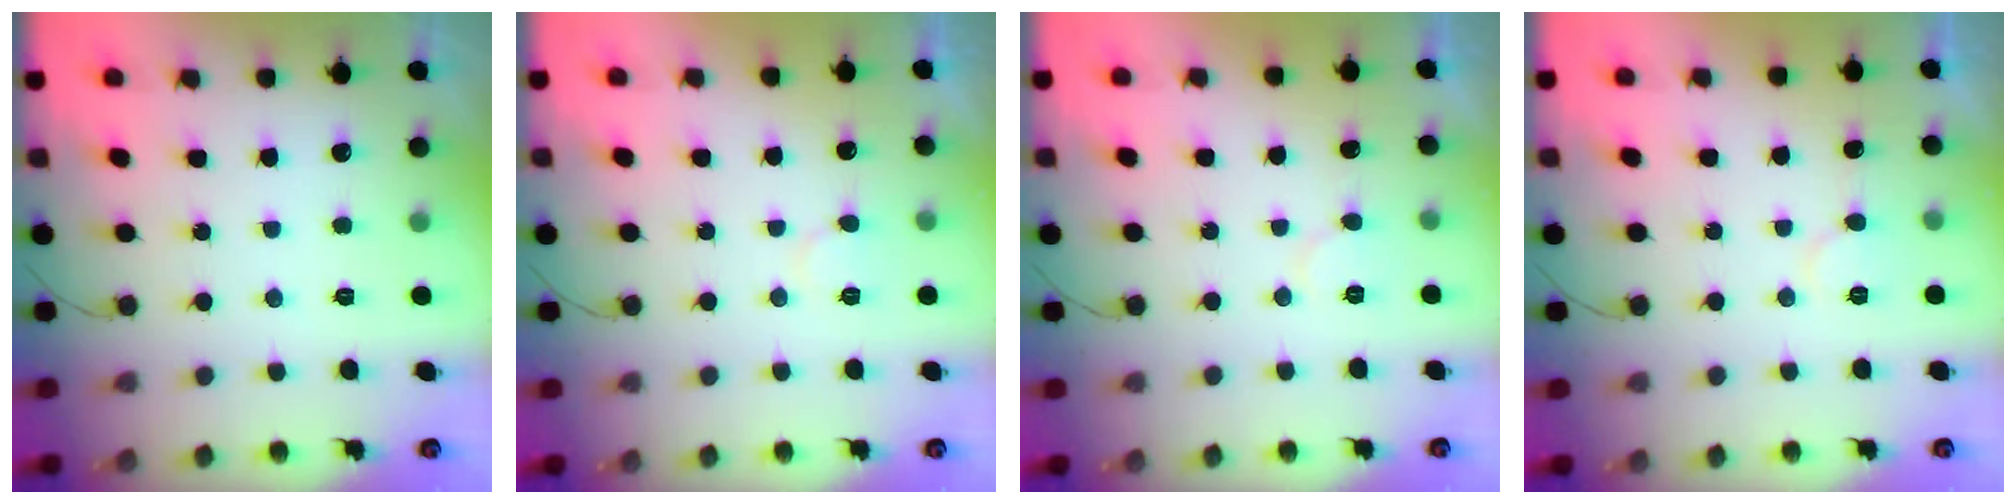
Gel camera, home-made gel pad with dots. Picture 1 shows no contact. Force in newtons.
{"total": 6.1, "press": 6.1, "slide": 0.4}
{"total": 4.8, "press": 4.7, "slide": 0.4}
{"total": 6.6, "press": 6.6, "slide": 0.4}